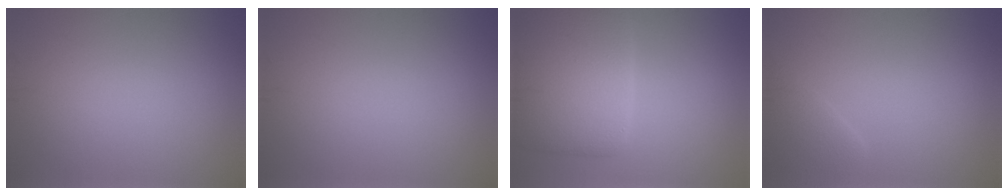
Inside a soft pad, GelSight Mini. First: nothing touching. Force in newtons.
{"total": 0.0}
{"total": 7.8, "press": 7.8, "slide": 0.3}
{"total": 1.7, "press": 1.7, "slide": 0.2}